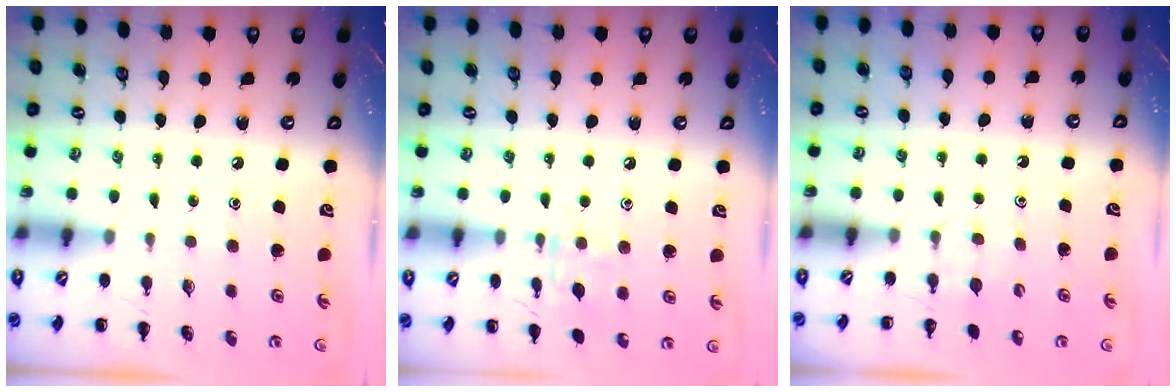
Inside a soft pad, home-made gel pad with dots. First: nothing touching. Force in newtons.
{"total": 8.1, "press": 8.1, "slide": 0.7}
{"total": 2.9, "press": 2.7, "slide": 1.1}